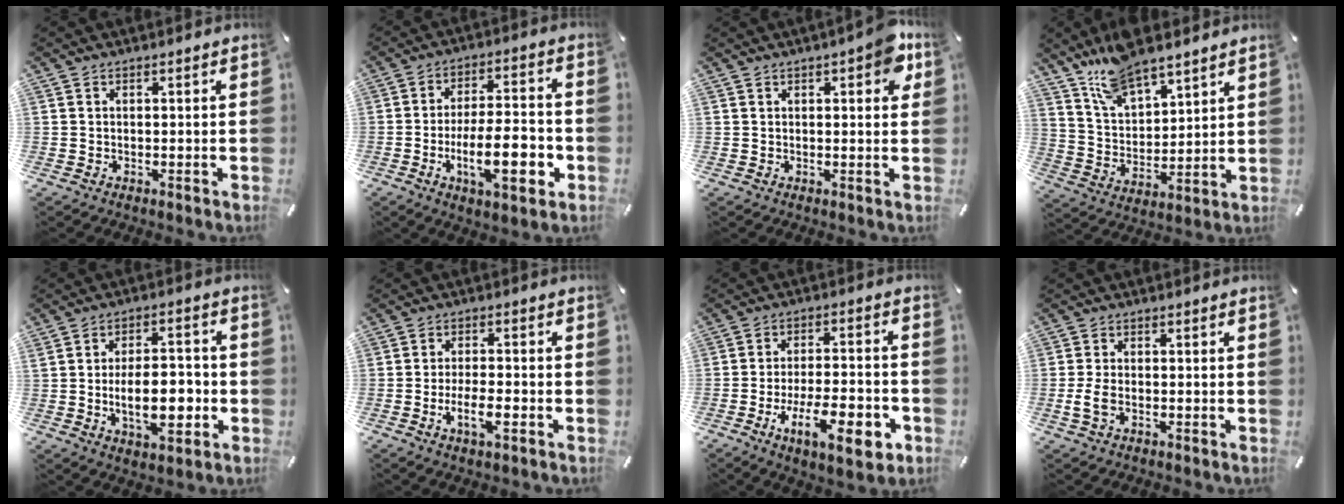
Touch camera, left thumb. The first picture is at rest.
{"total": 16.3, "force": [-4.9, 5.5, 14.6], "torque": [-0.242, 0.001, -0.077]}
{"total": 5.9, "force": [2.3, 2.2, 5.0], "torque": [-0.059, -0.006, 0.033]}
{"total": 10.7, "force": [9.5, 3.6, 3.2], "torque": [-0.079, -0.060, 0.182]}
{"total": 12.7, "force": [-2.2, 6.7, 10.5], "torque": [-0.166, 0.001, -0.040]}
{"total": 6.9, "force": [-2.5, 2.3, 6.0], "torque": [-0.114, 0.002, -0.045]}
{"total": 15.8, "force": [-6.6, 5.3, 13.4], "torque": [-0.213, 0.020, -0.096]}
{"total": 3.3, "force": [-1.1, 1.7, 2.6], "torque": [-0.054, 0.004, -0.020]}